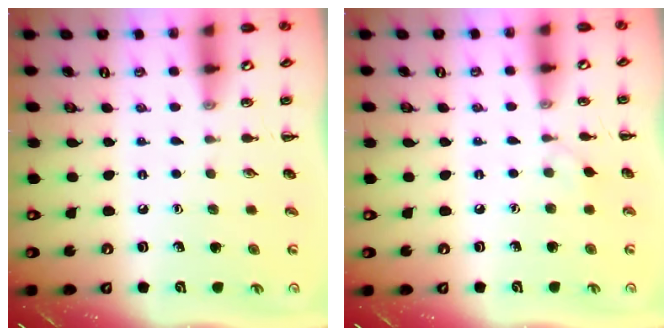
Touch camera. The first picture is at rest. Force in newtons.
{"total": 3.0, "press": 2.8, "slide": 1.0}